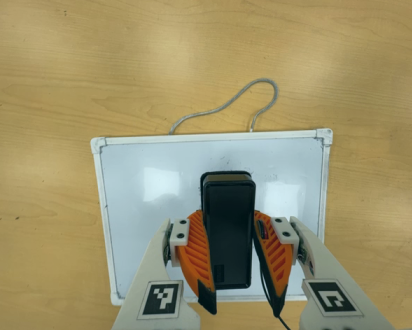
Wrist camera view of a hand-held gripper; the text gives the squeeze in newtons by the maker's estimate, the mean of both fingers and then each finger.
{"total": 8.3, "left": 7.2, "right": 9.3}